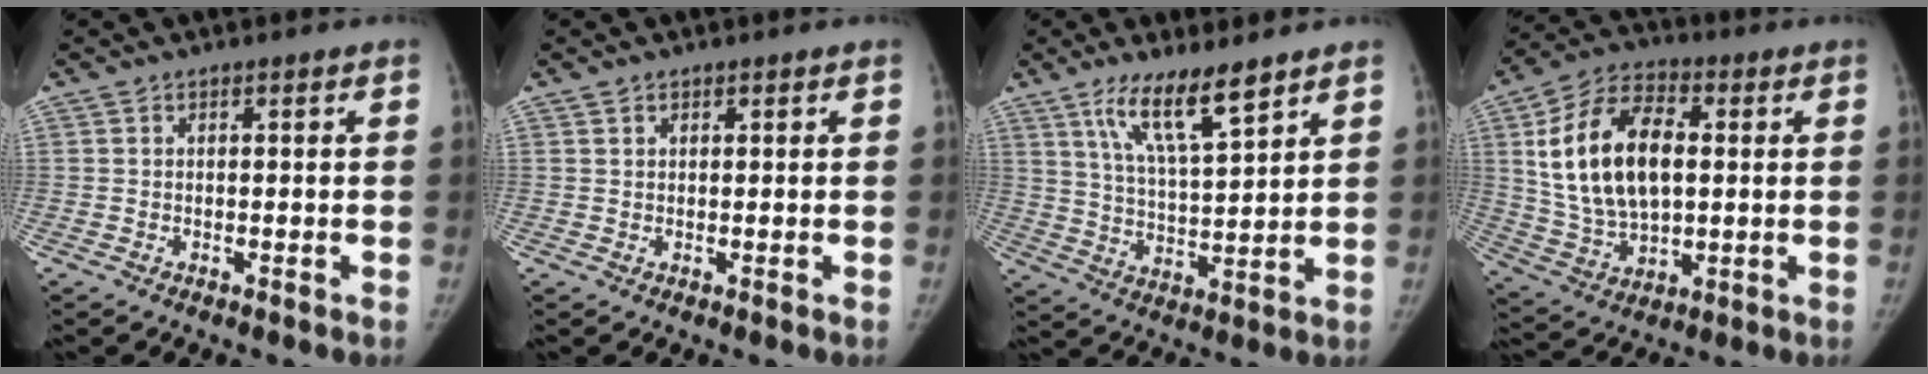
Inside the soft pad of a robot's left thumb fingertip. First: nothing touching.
{"total": 0.6, "force": [0.3, 0.4, 0.1], "torque": [0.002, -0.001, 0.006]}
{"total": 10.6, "force": [7.1, 2.1, 7.5], "torque": [-0.130, -0.043, 0.138]}
{"total": 19.1, "force": [3.0, 11.3, 15.1], "torque": [-0.261, 0.006, 0.057]}